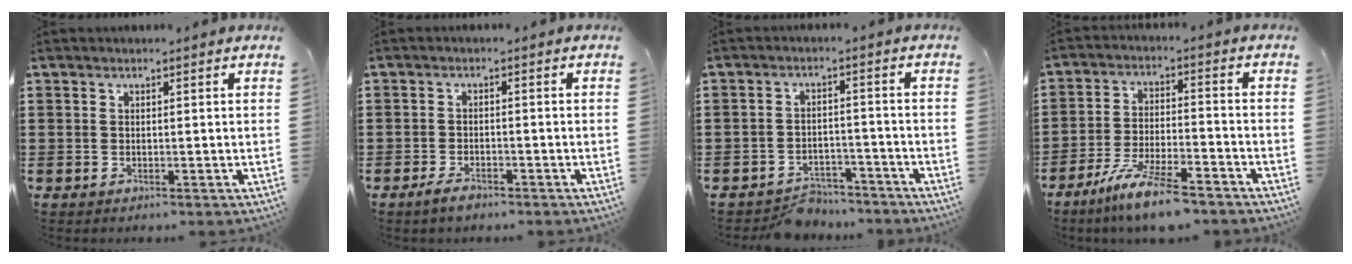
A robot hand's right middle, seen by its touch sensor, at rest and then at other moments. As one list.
[{"total": 2.1, "force": [-1.6, 0.7, 1.2], "torque": [-0.030, -0.003, -0.032]}, {"total": 4.1, "force": [-4.0, 1.0, 0.3], "torque": [-0.010, 0.004, -0.082]}, {"total": 9.0, "force": [-7.2, 1.0, 5.2], "torque": [-0.110, -0.002, -0.137]}]